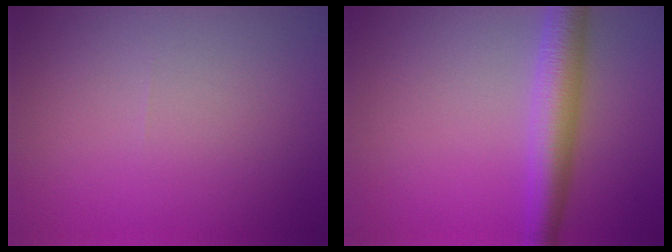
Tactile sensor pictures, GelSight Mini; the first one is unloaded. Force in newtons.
{"total": 4.7, "press": 4.7, "slide": 0.1}